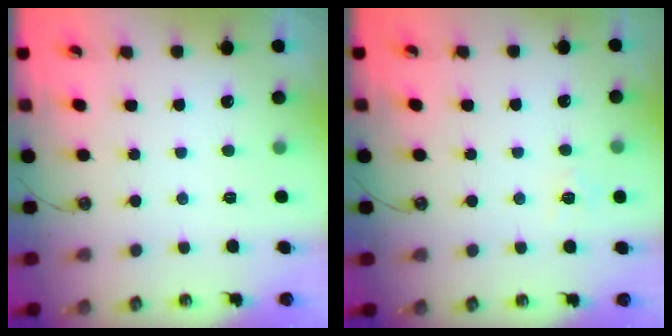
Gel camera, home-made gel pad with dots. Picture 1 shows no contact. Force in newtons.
{"total": 5.6, "press": 5.6, "slide": 0.6}